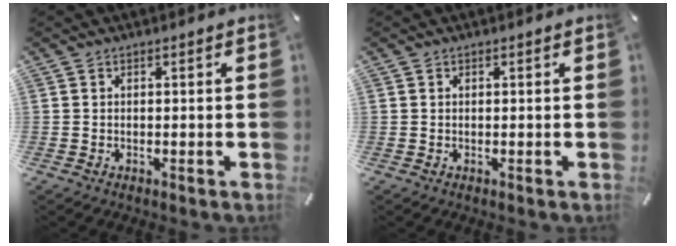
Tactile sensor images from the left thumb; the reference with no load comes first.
{"total": 0.0}